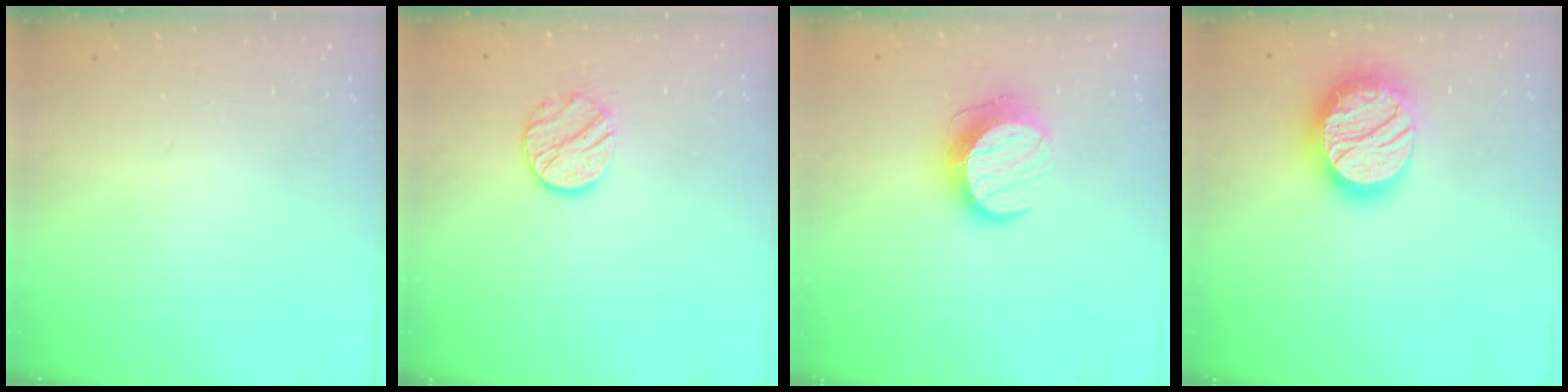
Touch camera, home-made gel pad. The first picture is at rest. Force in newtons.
{"total": 9.2, "press": 9.2, "slide": 0.3}
{"total": 12.0, "press": 12.0, "slide": 0.7}
{"total": 20.9, "press": 20.9, "slide": 1.6}